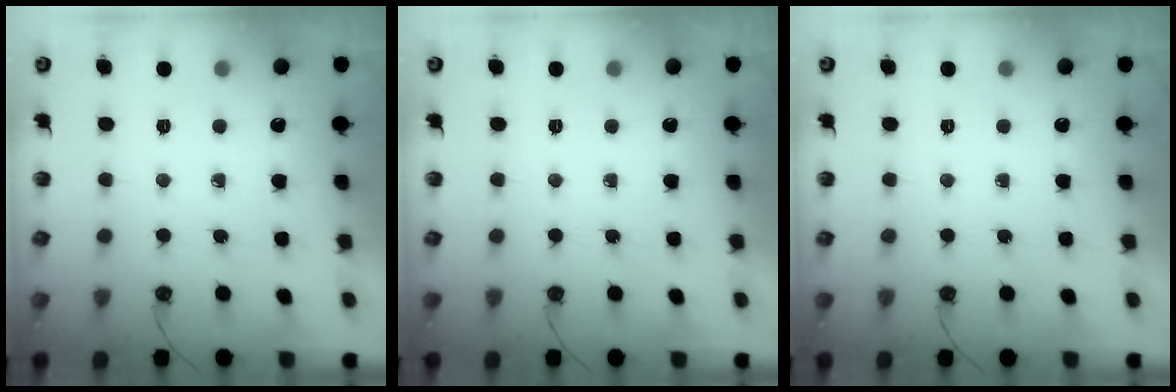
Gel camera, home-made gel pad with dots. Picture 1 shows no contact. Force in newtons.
{"total": 0.0}
{"total": 0.0}